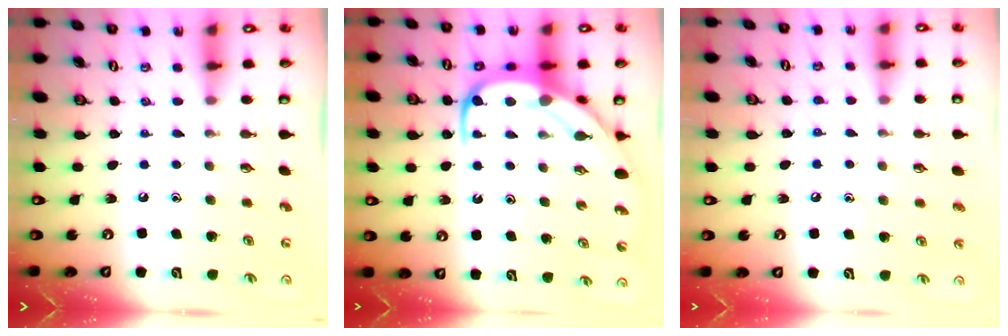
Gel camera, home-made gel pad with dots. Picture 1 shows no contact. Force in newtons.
{"total": 11.8, "press": 11.7, "slide": 1.4}
{"total": 4.9, "press": 4.9, "slide": 0.5}